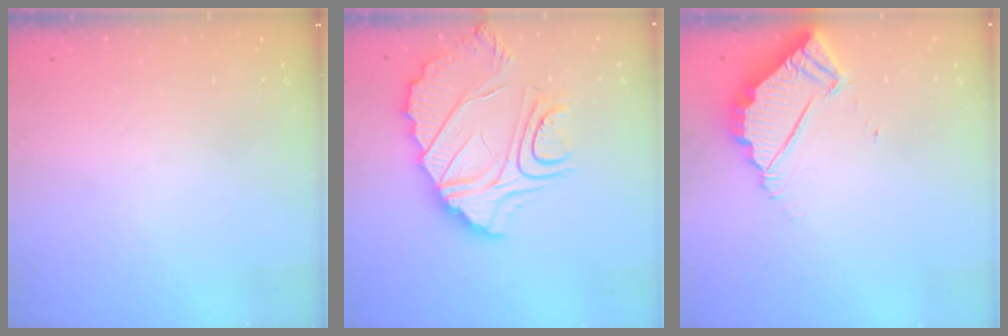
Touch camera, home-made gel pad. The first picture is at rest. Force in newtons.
{"total": 12.9, "press": 12.9, "slide": 1.1}
{"total": 4.1, "press": 4.1, "slide": 0.2}